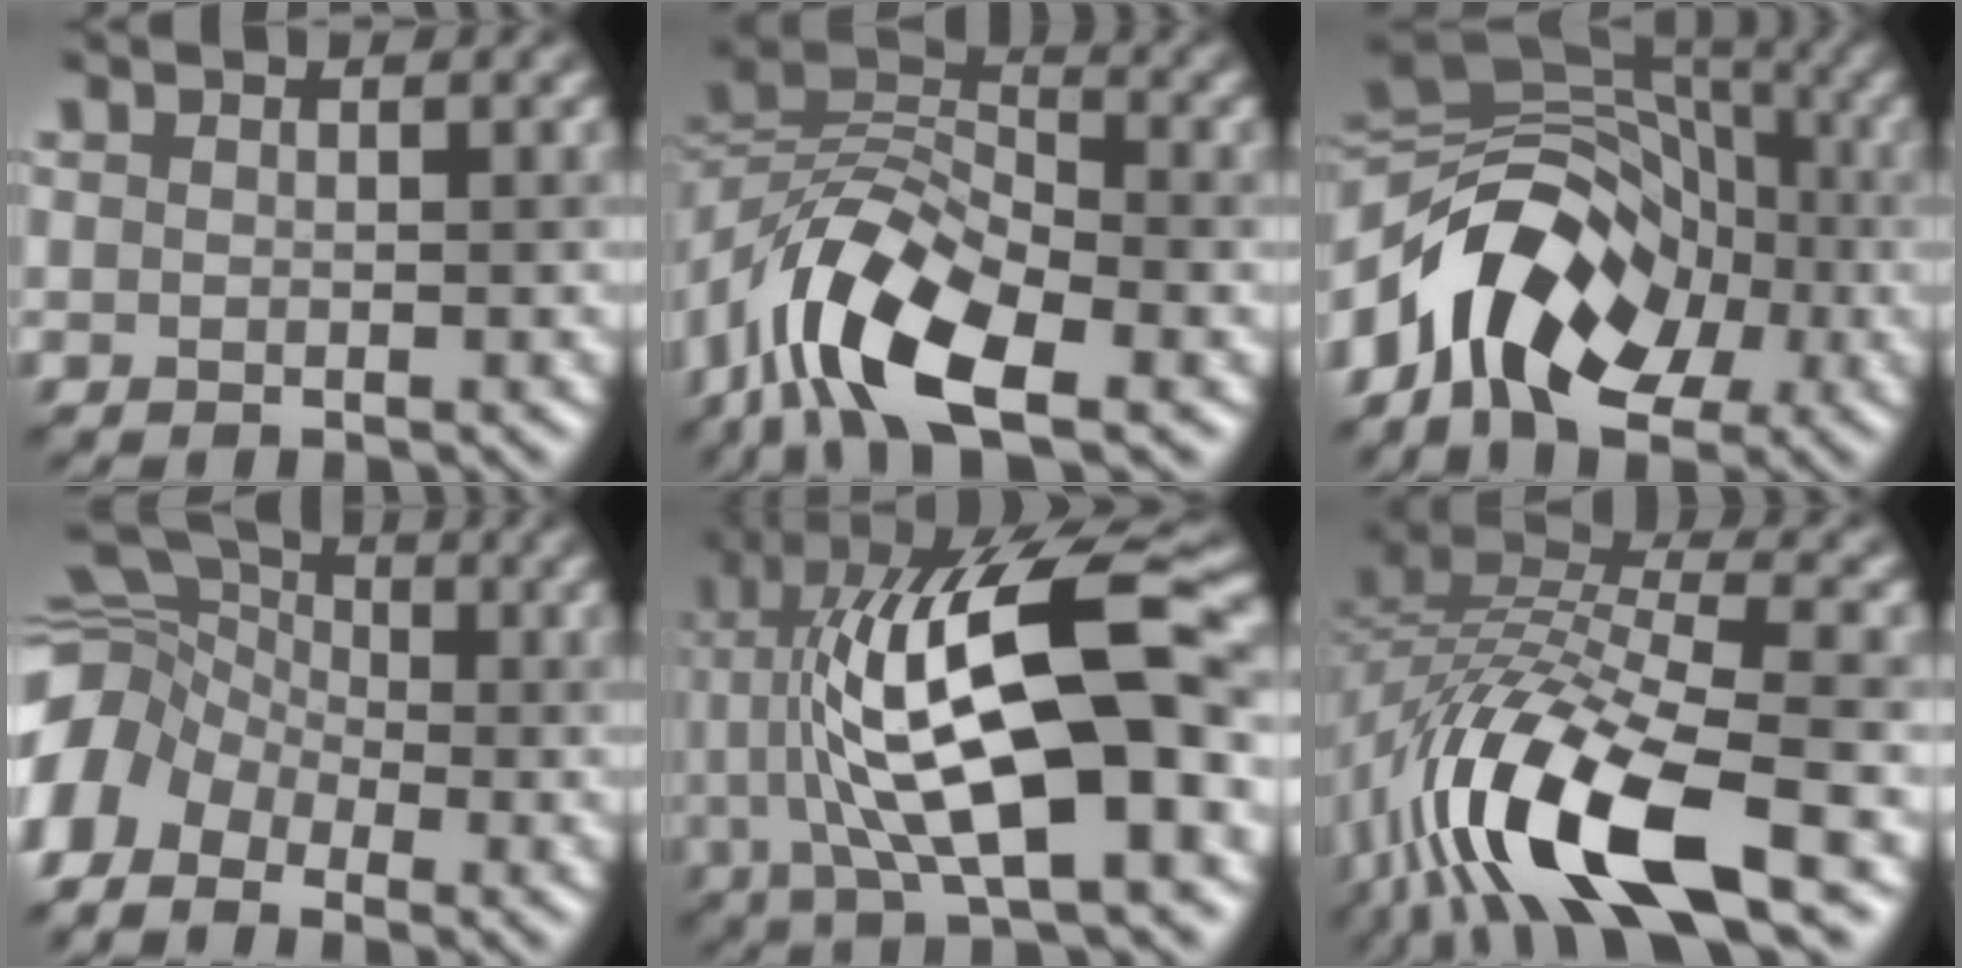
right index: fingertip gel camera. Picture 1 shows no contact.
{"total": 11.1, "force": [-5.4, 5.1, 8.3], "torque": [-0.147, 0.013, -0.111]}
{"total": 11.0, "force": [-4.0, 7.4, 7.1], "torque": [-0.112, 0.012, -0.083]}
{"total": 7.8, "force": [-2.9, 5.8, 4.3], "torque": [-0.076, 0.003, -0.058]}
{"total": 15.8, "force": [0.9, 4.5, 15.1], "torque": [-0.253, 0.022, 0.014]}
{"total": 12.5, "force": [-6.3, 4.0, 10.1], "torque": [-0.202, 0.002, -0.123]}